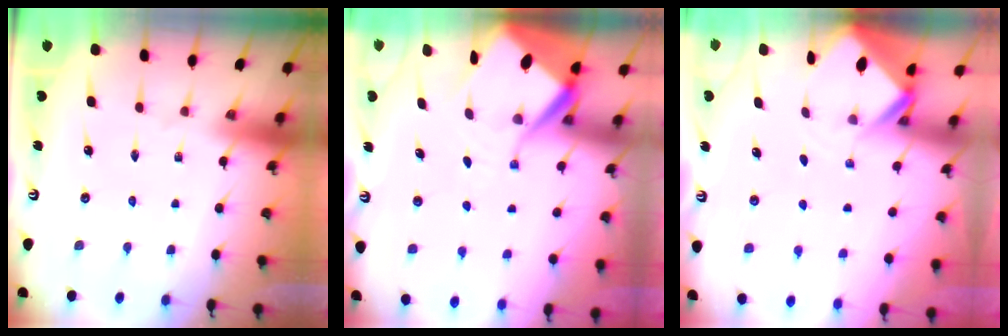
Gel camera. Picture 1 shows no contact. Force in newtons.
{"total": 7.5, "press": 7.5, "slide": 0.7}
{"total": 2.7, "press": 2.7, "slide": 0.2}